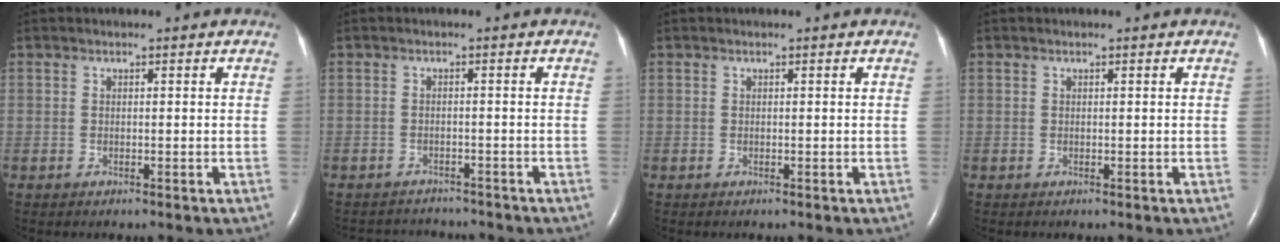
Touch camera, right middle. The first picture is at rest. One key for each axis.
{"total": 5.3, "fx": -5.2, "fy": 1.1, "fz": 0.0, "tx": -0.004, "ty": 0.001, "tz": -0.070}
{"total": 0.0}
{"total": 0.0}